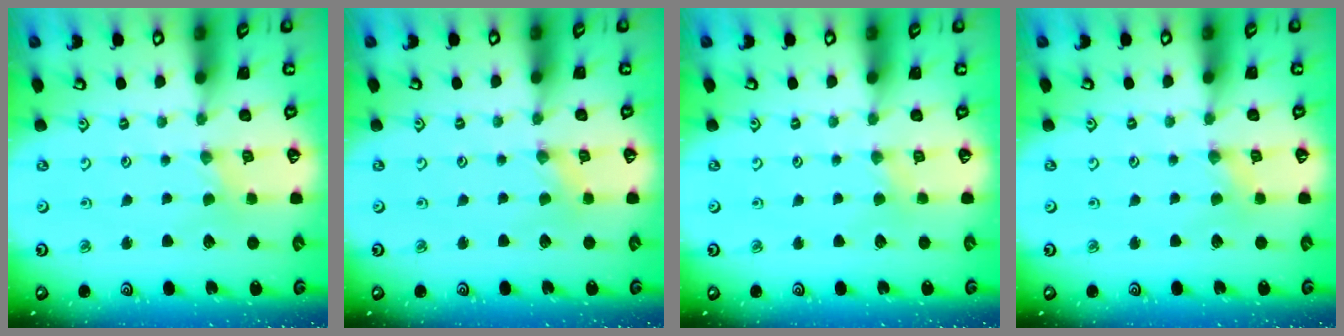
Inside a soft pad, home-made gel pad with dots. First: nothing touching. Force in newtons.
{"total": 0.0}
{"total": 0.9, "press": 0.8, "slide": 0.3}
{"total": 0.9, "press": 0.9, "slide": 0.3}